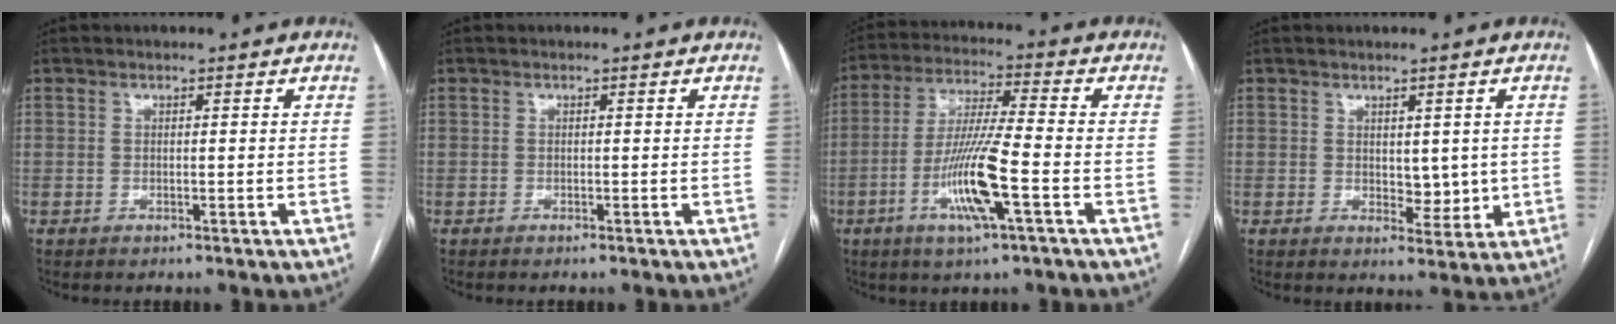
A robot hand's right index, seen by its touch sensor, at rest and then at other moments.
{"total": 0.0}
{"total": 11.8, "force": [-4.1, 0.3, 11.0], "torque": [-0.220, -0.010, -0.080]}
{"total": 4.2, "force": [0.5, 2.5, 3.3], "torque": [-0.041, -0.009, 0.015]}